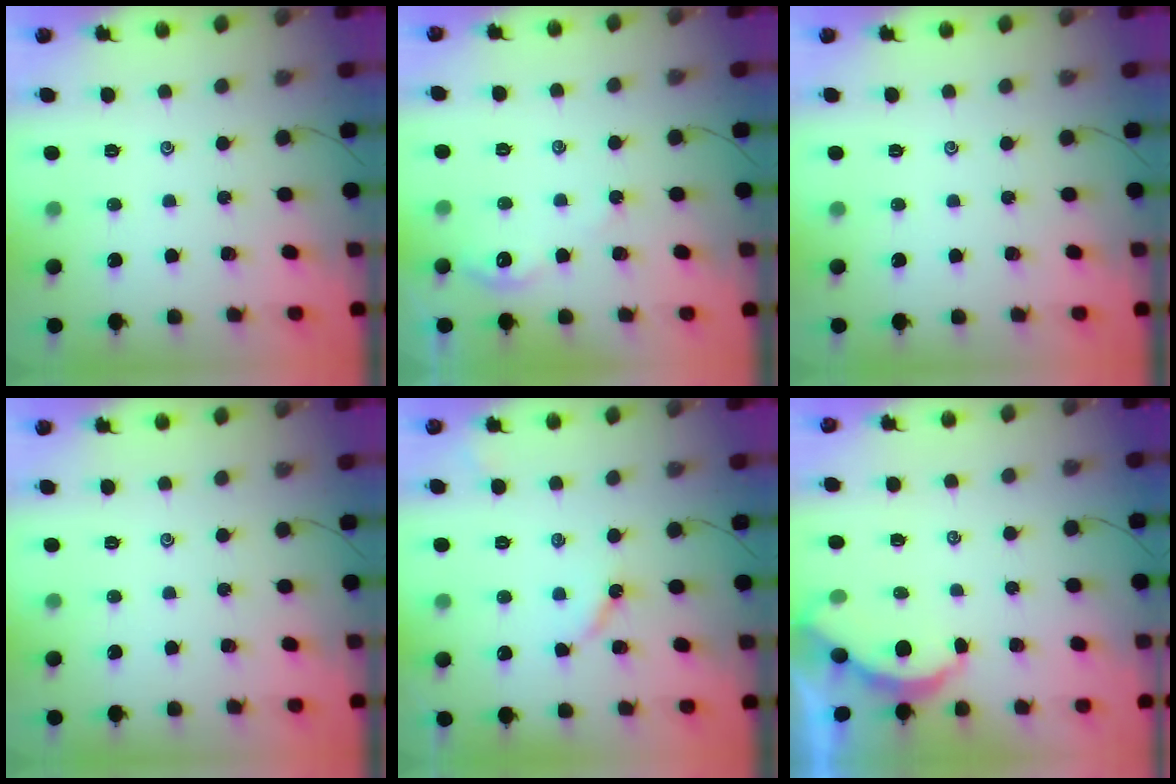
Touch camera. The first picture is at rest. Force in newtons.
{"total": 3.9, "press": 3.9, "slide": 0.5}
{"total": 0.0}
{"total": 0.0}
{"total": 4.5, "press": 4.5, "slide": 0.7}
{"total": 2.6, "press": 2.6, "slide": 0.3}